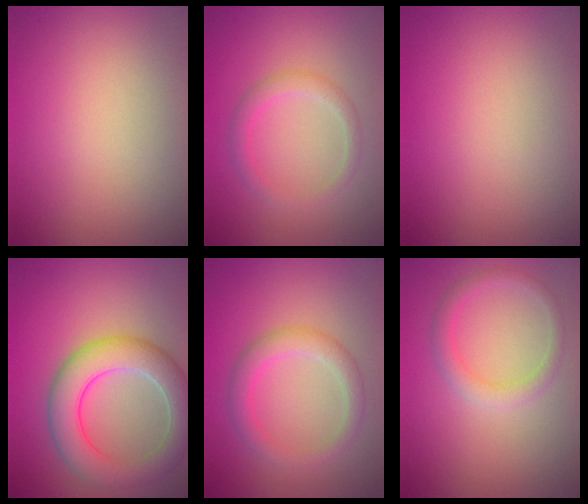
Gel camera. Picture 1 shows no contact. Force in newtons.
{"total": 2.0, "press": 2.0, "slide": 0.1}
{"total": 0.0}
{"total": 6.8, "press": 6.8, "slide": 0.4}
{"total": 2.9, "press": 2.9, "slide": 0.1}
{"total": 2.1, "press": 2.0, "slide": 0.3}